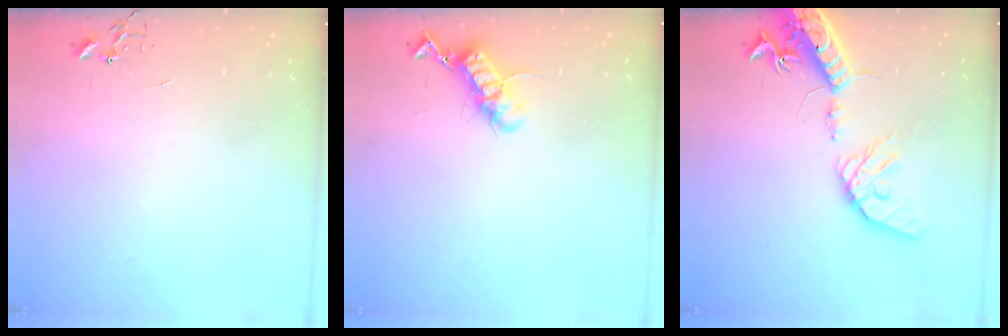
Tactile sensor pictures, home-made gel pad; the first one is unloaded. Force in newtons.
{"total": 12.2, "press": 12.2, "slide": 0.6}
{"total": 18.0, "press": 17.7, "slide": 3.3}